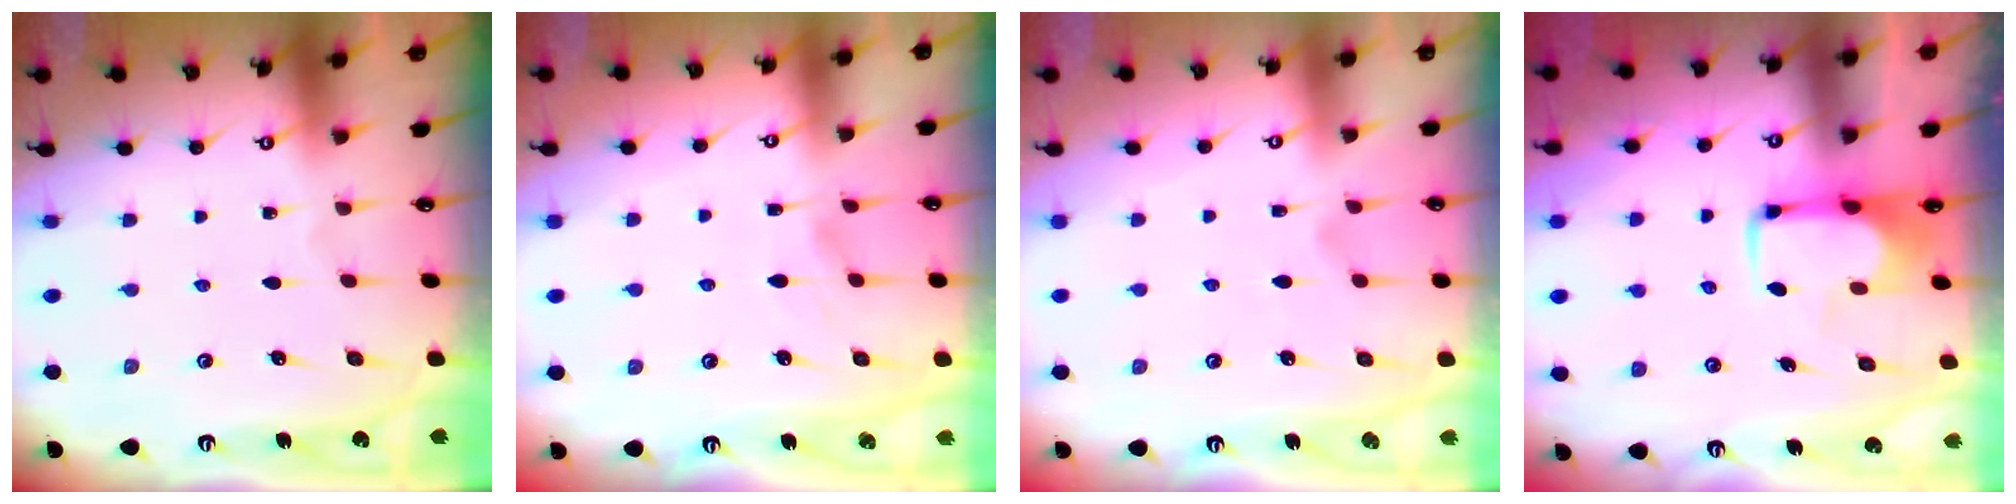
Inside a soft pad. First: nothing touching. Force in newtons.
{"total": 1.7, "press": 1.4, "slide": 1.0}
{"total": 1.2, "press": 0.4, "slide": 1.1}
{"total": 1.8, "press": 1.7, "slide": 0.5}